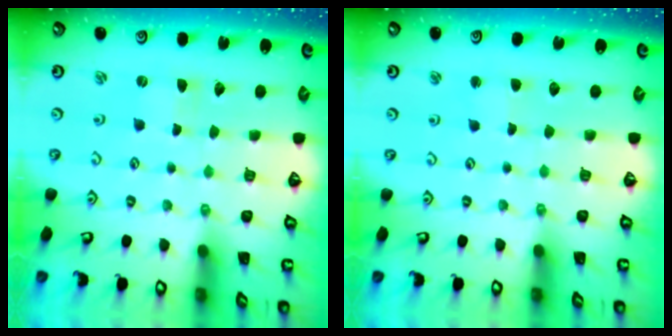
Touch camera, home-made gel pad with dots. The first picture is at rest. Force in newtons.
{"total": 1.8, "press": 1.7, "slide": 0.3}